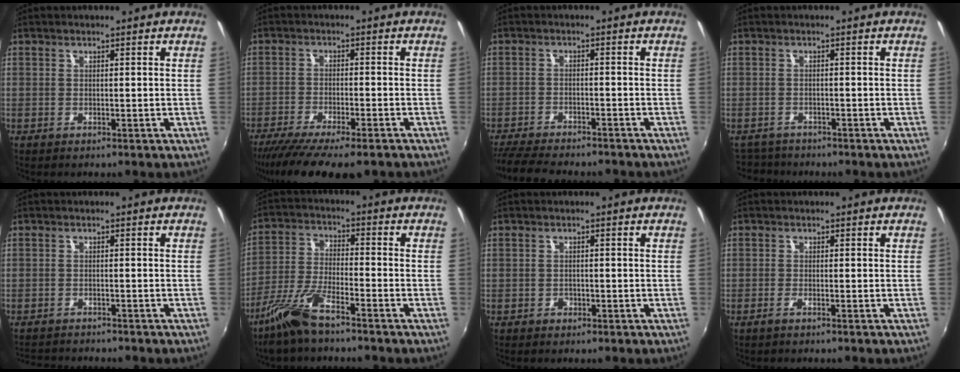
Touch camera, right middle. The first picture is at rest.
{"total": 13.2, "force": [-10.5, 2.4, 7.5], "torque": [-0.156, -0.047, -0.169]}
{"total": 12.1, "force": [-10.7, 2.6, 5.0], "torque": [-0.119, -0.023, -0.169]}
{"total": 4.0, "force": [-3.7, 1.6, 0.2], "torque": [-0.019, -0.006, -0.064]}
{"total": 5.6, "force": [-5.4, 1.1, 1.4], "torque": [-0.041, -0.009, -0.082]}
{"total": 9.7, "force": [-7.1, 2.2, 6.3], "torque": [-0.136, -0.009, -0.140]}
{"total": 1.4, "force": [-0.9, 1.1, 0.3], "torque": [-0.006, -0.002, -0.012]}
{"total": 1.1, "force": [-0.9, -0.1, 0.7], "torque": [-0.018, -0.002, -0.019]}